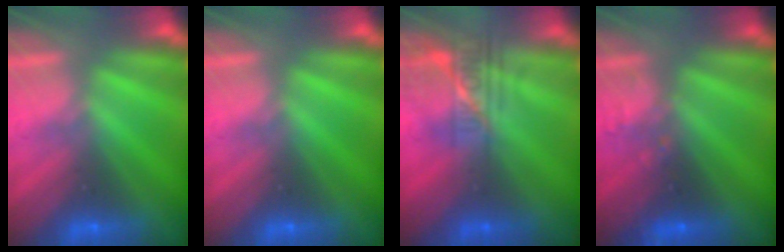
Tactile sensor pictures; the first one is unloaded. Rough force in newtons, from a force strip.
{"total": 0.0}
{"total": 2.3}
{"total": 2.9}